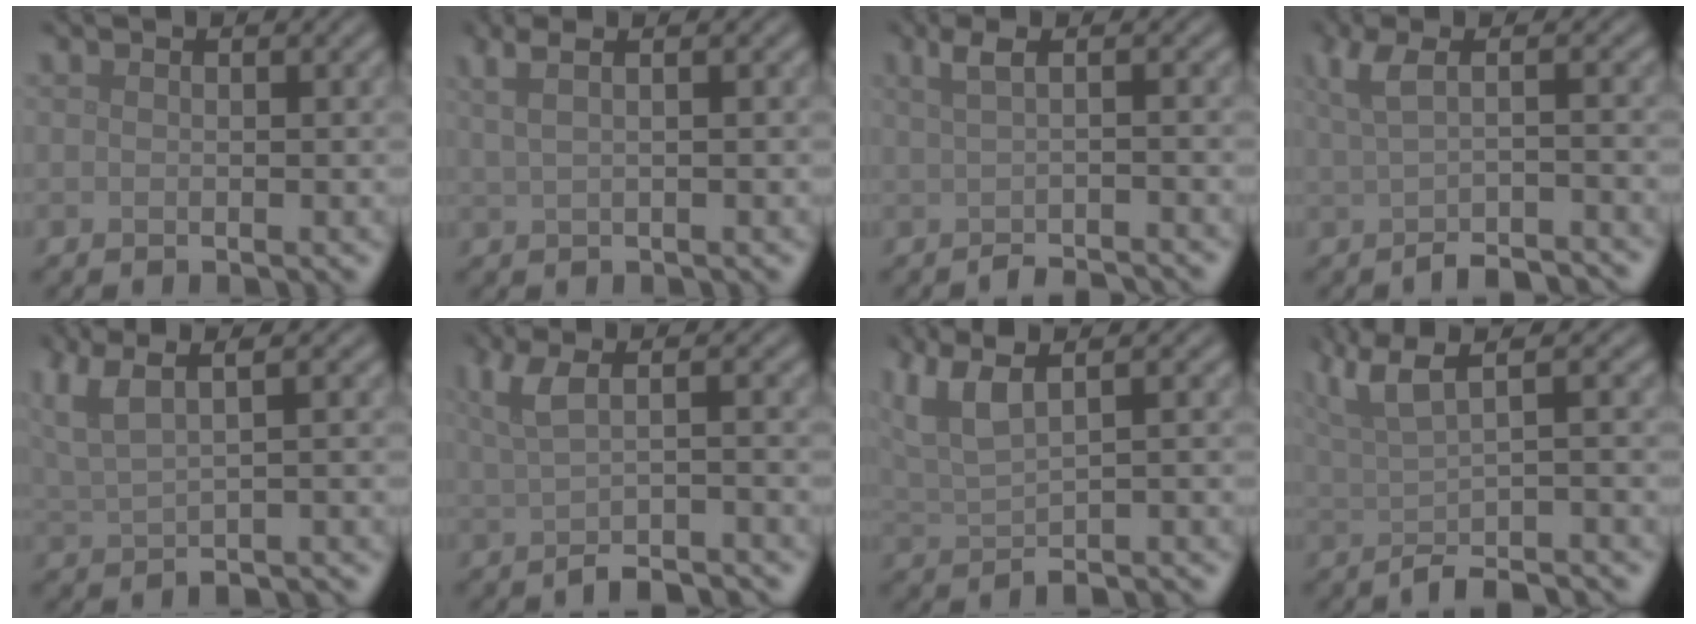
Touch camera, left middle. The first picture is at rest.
{"total": 3.7, "force": [2.3, 1.4, 2.6], "torque": [-0.037, 0.017, 0.015]}
{"total": 3.0, "force": [-0.6, 0.8, 2.8], "torque": [-0.034, -0.001, -0.012]}
{"total": 4.2, "force": [-1.0, 1.3, 3.8], "torque": [-0.061, -0.009, -0.019]}
{"total": 4.8, "force": [1.9, 1.7, 4.1], "torque": [-0.073, 0.009, 0.038]}
{"total": 4.5, "force": [-0.8, 1.5, 4.2], "torque": [-0.066, -0.006, -0.017]}
{"total": 5.2, "force": [1.5, 1.9, 4.5], "torque": [-0.083, 0.011, 0.030]}
{"total": 6.7, "force": [0.1, 2.2, 6.3], "torque": [-0.088, 0.004, -0.001]}